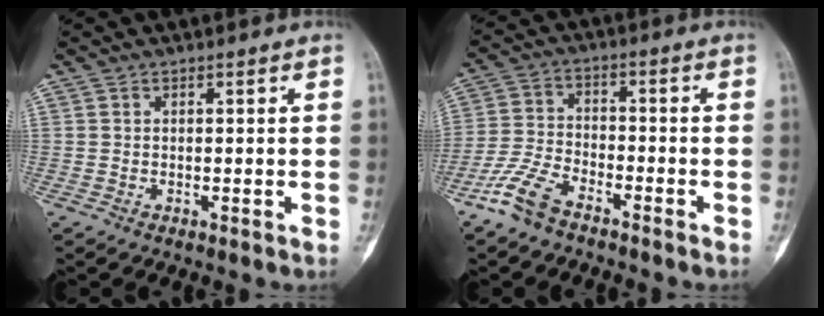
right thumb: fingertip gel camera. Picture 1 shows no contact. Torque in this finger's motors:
{"motor_torque": [0.08, 0.18, 0.11, 0.08, 0.02]}